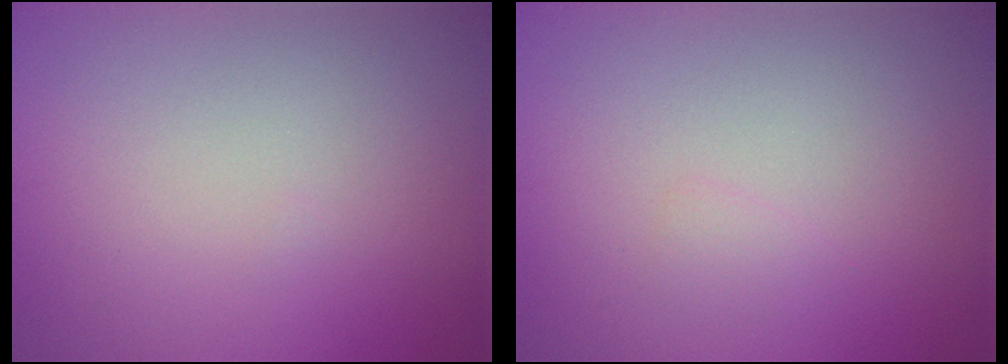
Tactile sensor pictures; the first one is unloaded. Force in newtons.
{"total": 0.6, "press": 0.6, "slide": 0.0}